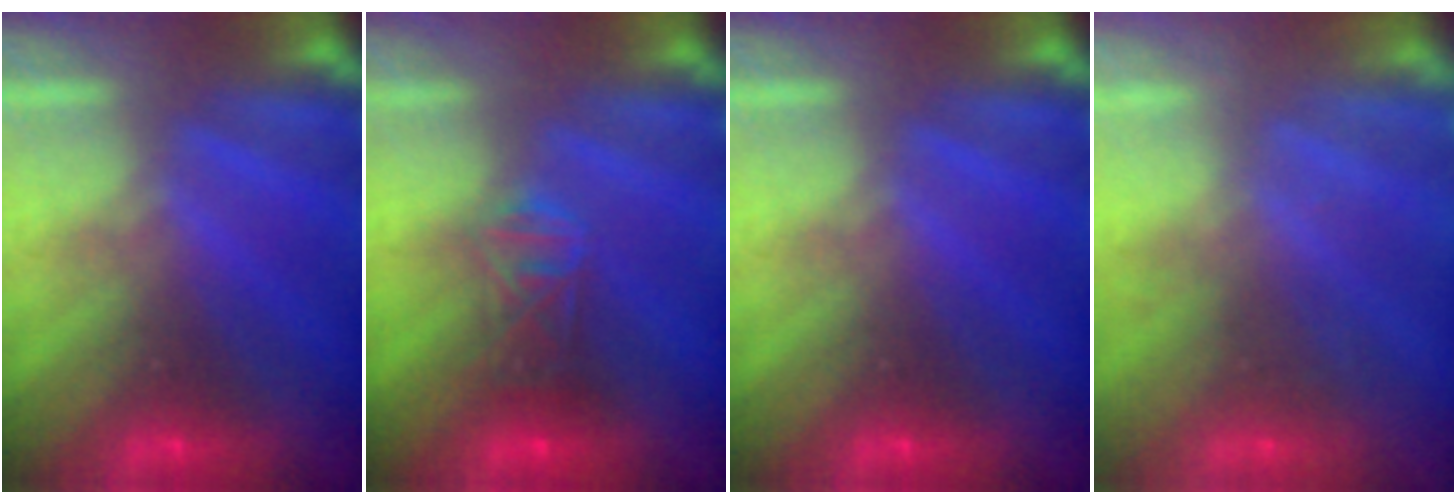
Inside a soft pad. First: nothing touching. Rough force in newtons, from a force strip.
{"total": 2.6}
{"total": 0.0}
{"total": 2.3}